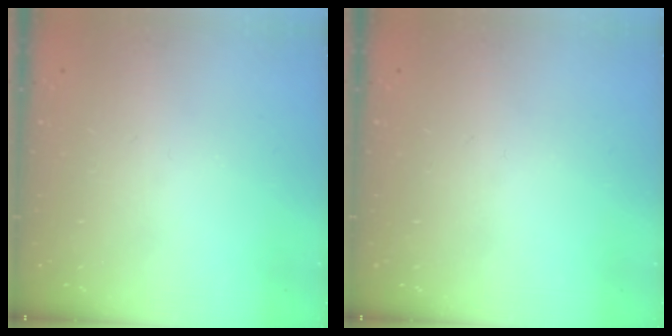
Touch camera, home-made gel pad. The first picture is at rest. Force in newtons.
{"total": 0.0}